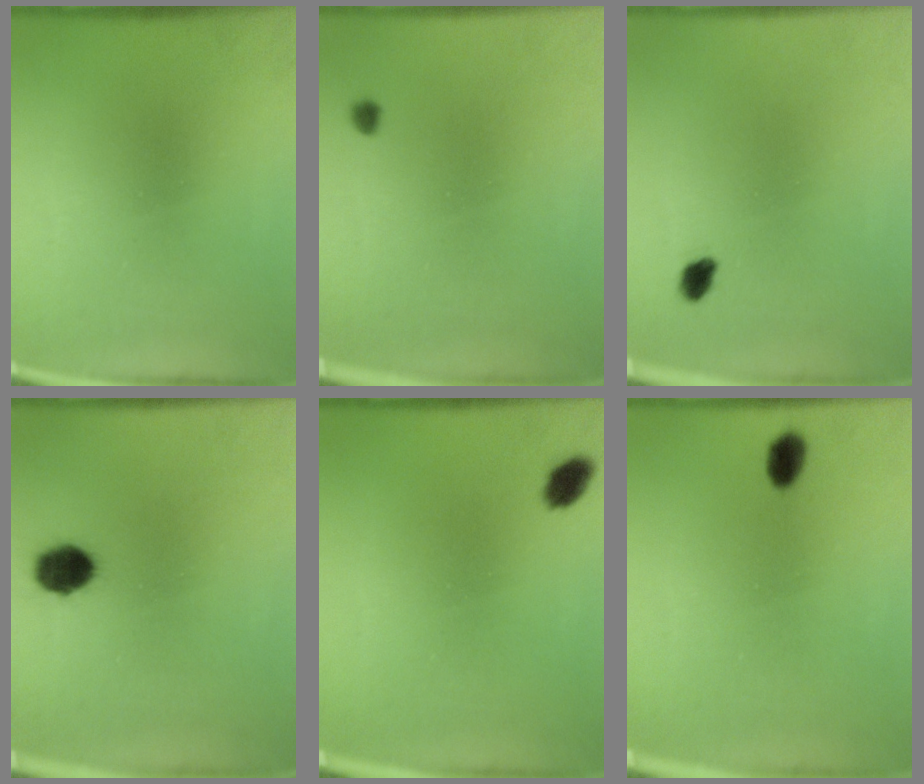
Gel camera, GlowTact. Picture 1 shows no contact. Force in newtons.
{"total": 0.9}
{"total": 1.9}
{"total": 6.5}
{"total": 2.8}
{"total": 3.5}